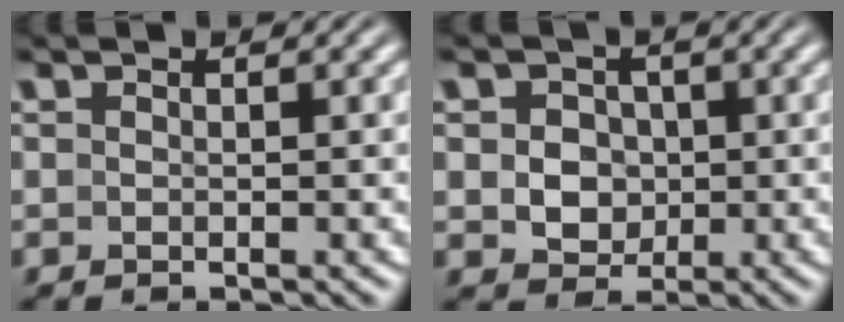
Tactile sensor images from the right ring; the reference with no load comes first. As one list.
[{"total": 4.4, "force": [0.1, 4.0, 1.9], "torque": [-0.031, -0.012, 0.010]}]